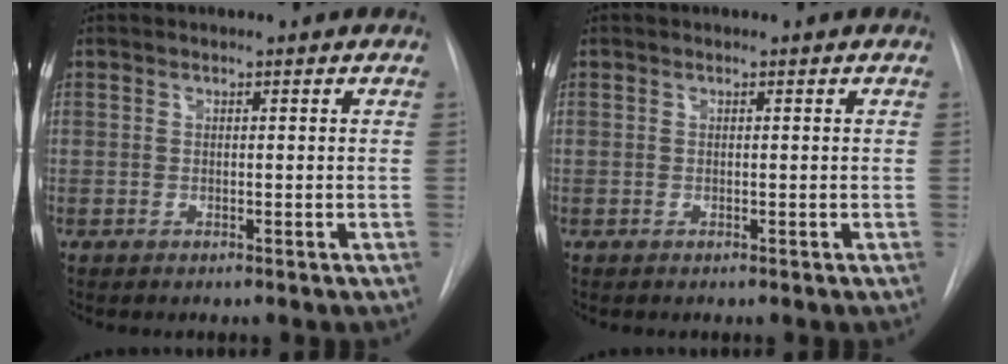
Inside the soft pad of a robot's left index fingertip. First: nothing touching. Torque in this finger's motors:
{"motor_torque": [0.00, 0.00, 0.00, 0.00]}